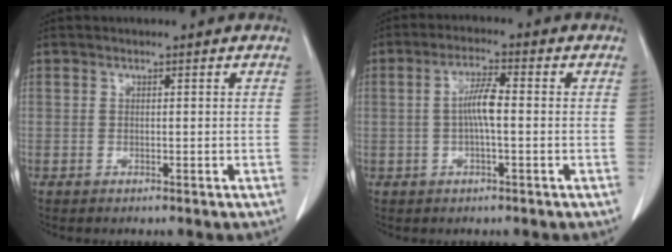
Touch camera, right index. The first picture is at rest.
{"total": 5.0, "force": [-0.1, 0.8, 5.0], "torque": [-0.097, 0.009, -0.003]}